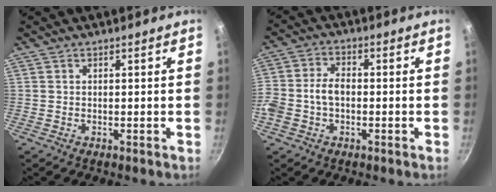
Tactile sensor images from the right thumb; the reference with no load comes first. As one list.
[{"total": 7.4, "force": [-1.3, 4.9, 5.3], "torque": [-0.104, 0.028, -0.036]}]